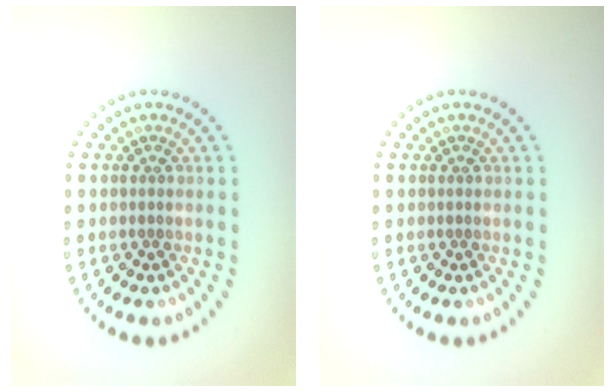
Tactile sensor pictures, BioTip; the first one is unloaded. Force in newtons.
{"total": 0.0}